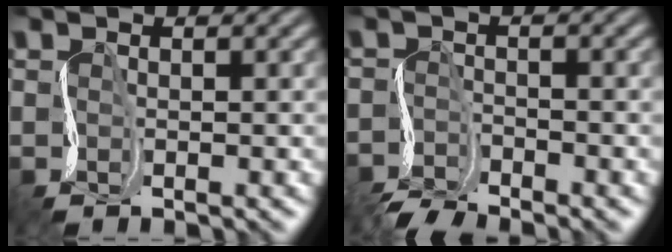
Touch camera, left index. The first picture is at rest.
{"total": 3.1, "force": [-2.9, 0.5, 0.9], "torque": [-0.020, -0.003, -0.058]}